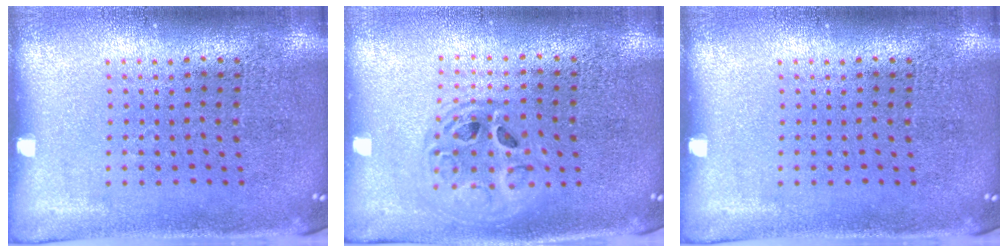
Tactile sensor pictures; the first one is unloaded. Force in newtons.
{"total": 1.5, "press": 1.3, "slide": 0.8}
{"total": 0.0}